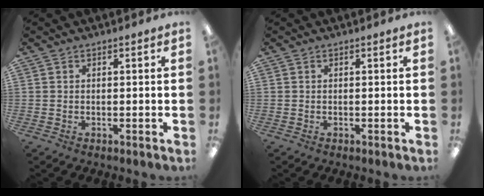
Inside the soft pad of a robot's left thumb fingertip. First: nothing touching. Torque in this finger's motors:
{"motor_torque": [-0.02, 0.00, -0.01, 0.01, 0.00]}